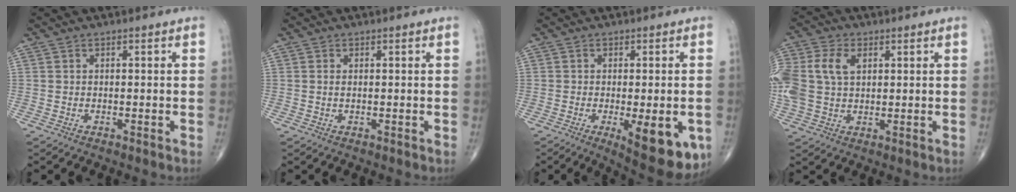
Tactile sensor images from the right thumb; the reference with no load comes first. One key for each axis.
{"total": 0.7, "fx": 0.1, "fy": 0.3, "fz": 0.6, "tx": -0.015, "ty": 0.002, "tz": 0.002}
{"total": 13.3, "fx": -4.4, "fy": 4.6, "fz": 11.7, "tx": -0.129, "ty": -0.011, "tz": -0.044}
{"total": 14.6, "fx": 3.3, "fy": 10.3, "fz": 9.8, "tx": -0.259, "ty": 0.018, "tz": 0.066}